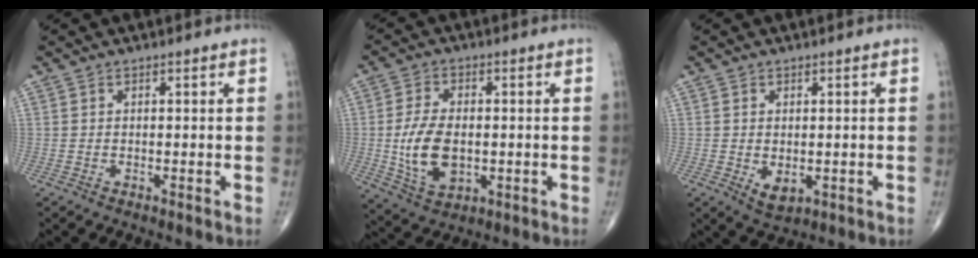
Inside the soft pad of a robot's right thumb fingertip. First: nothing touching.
{"total": 10.9, "force": [-0.9, 6.5, 8.7], "torque": [-0.158, -0.005, -0.009]}
{"total": 3.4, "force": [-0.5, 2.1, 2.7], "torque": [-0.034, -0.007, 0.003]}